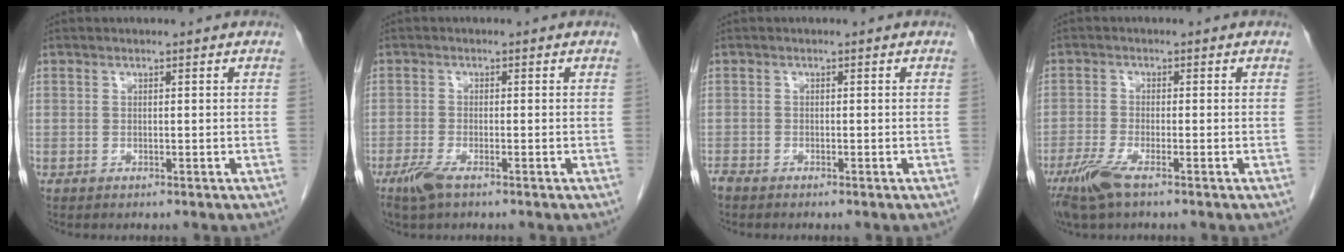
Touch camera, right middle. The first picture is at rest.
{"total": 3.1, "force": [-2.1, 0.7, 2.3], "torque": [-0.054, -0.007, -0.042]}
{"total": 0.9, "force": [-0.9, 0.1, 0.2], "torque": [-0.008, -0.003, -0.019]}
{"total": 5.1, "force": [-3.3, 0.7, 3.8], "torque": [-0.086, -0.015, -0.065]}